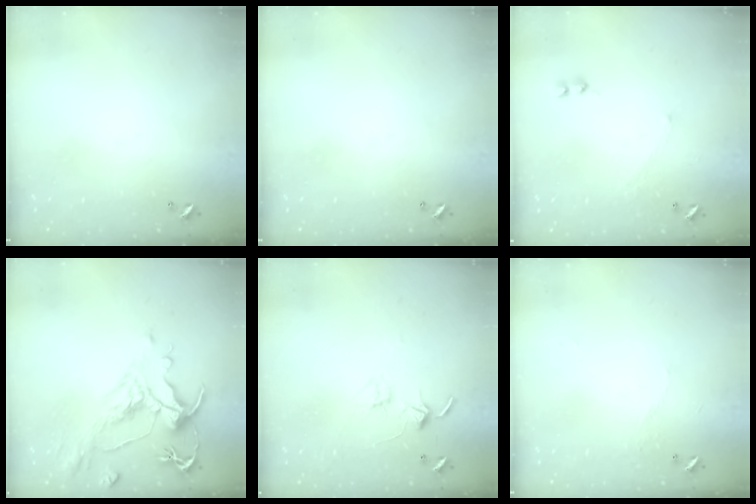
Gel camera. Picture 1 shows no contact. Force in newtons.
{"total": 0.0}
{"total": 2.1, "press": 2.0, "slide": 0.7}
{"total": 2.6, "press": 2.1, "slide": 1.6}
{"total": 2.8, "press": 2.8, "slide": 0.2}
{"total": 2.9, "press": 2.8, "slide": 0.6}